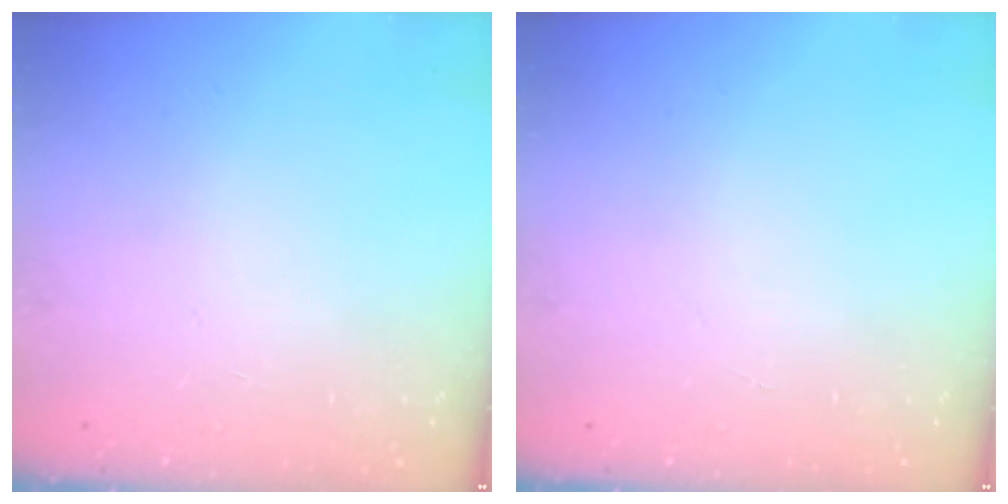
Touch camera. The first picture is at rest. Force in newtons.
{"total": 0.0}